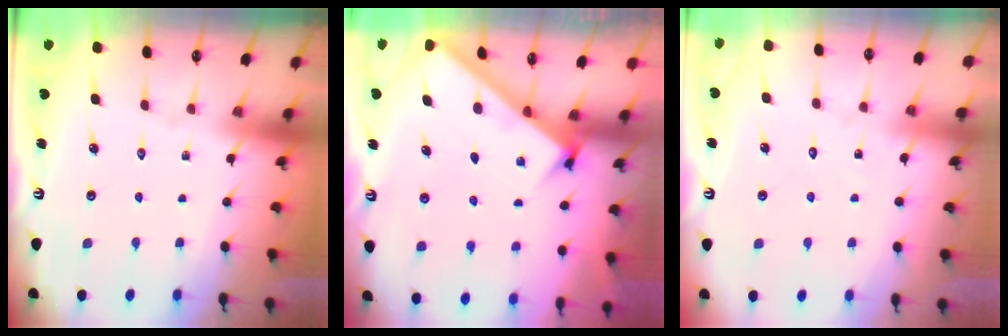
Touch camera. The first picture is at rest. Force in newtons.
{"total": 3.0, "press": 3.0, "slide": 0.2}
{"total": 5.9, "press": 5.9, "slide": 0.5}